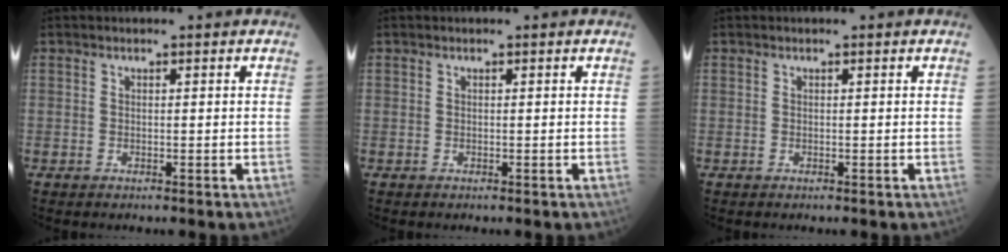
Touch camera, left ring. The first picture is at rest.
{"total": 0.0}
{"total": 0.0}